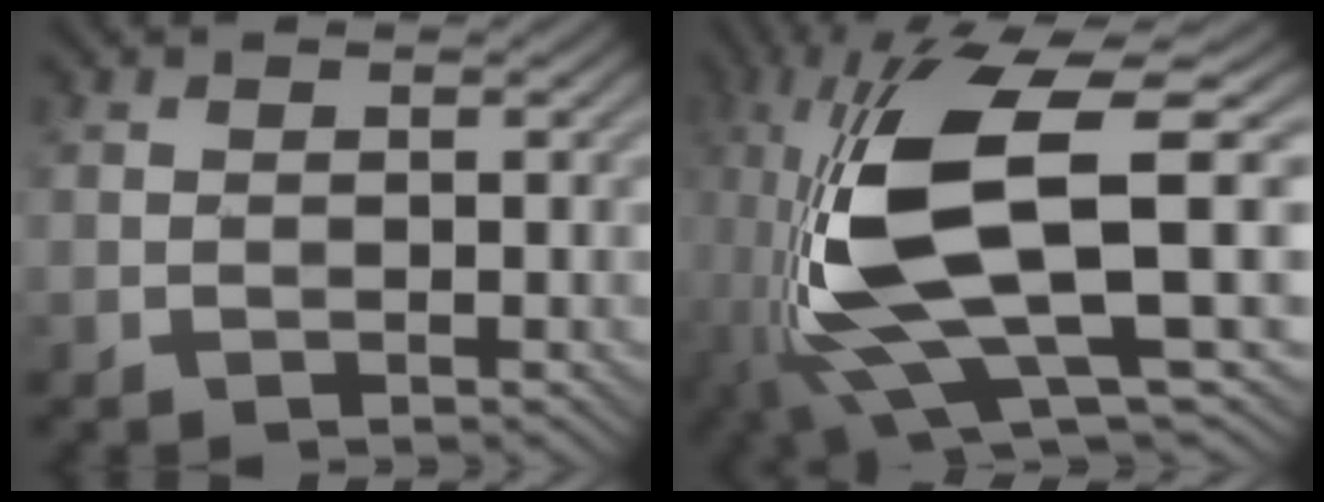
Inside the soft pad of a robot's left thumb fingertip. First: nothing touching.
{"total": 15.1, "force": [-2.5, 4.4, 14.2], "torque": [-0.306, -0.005, -0.039]}